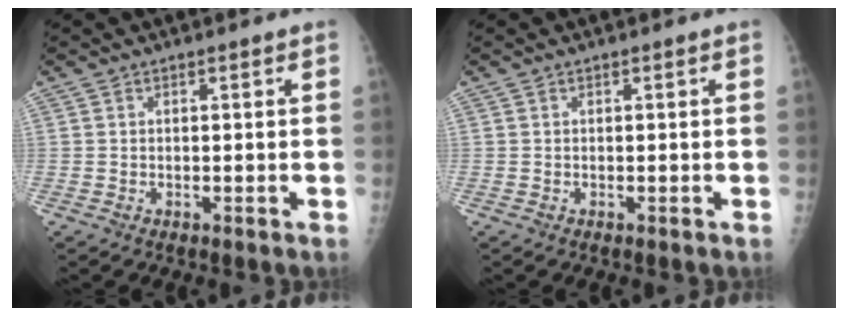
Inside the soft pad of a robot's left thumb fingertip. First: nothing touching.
{"total": 0.0}